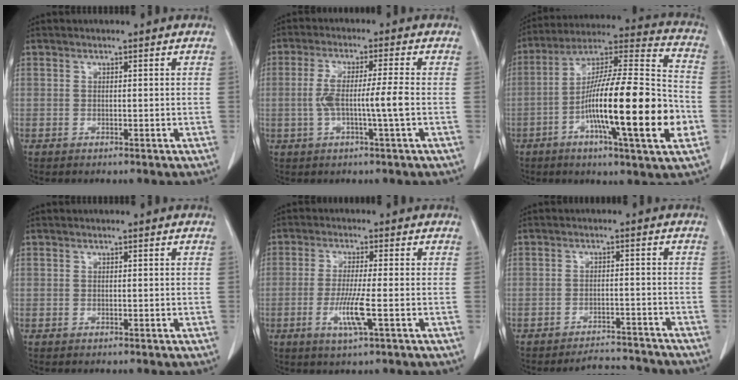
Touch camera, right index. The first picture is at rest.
{"total": 6.6, "force": [-1.0, -0.4, 6.5], "torque": [-0.130, 0.005, -0.017]}
{"total": 23.2, "force": [-6.2, 1.6, 22.3], "torque": [-0.357, -0.010, -0.106]}
{"total": 0.0}
{"total": 5.7, "force": [-1.7, -0.3, 5.5], "torque": [-0.112, -0.016, -0.034]}
{"total": 6.8, "force": [-6.6, 1.3, 0.3], "torque": [0.004, 0.008, -0.088]}